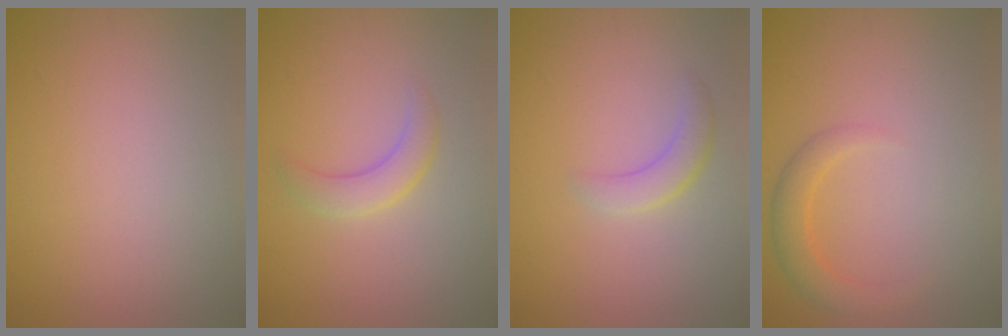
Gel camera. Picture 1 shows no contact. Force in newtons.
{"total": 2.4, "press": 2.4, "slide": 0.1}
{"total": 2.1, "press": 2.1, "slide": 0.2}
{"total": 2.4, "press": 2.4, "slide": 0.1}